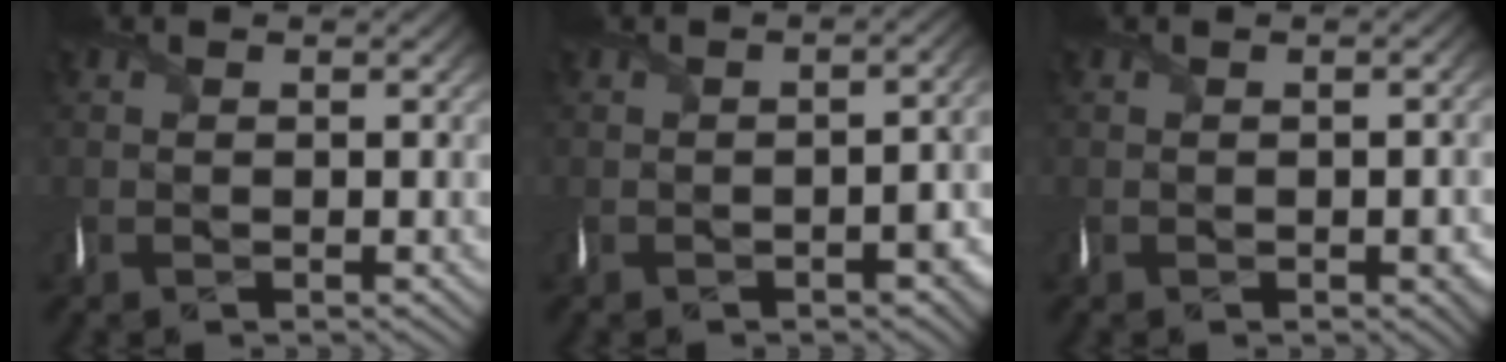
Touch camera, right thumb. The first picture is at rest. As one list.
[{"total": 4.0, "force": [-1.9, 1.6, 3.2], "torque": [-0.039, -0.007, -0.023]}, {"total": 2.7, "force": [-0.8, 1.4, 2.1], "torque": [-0.029, -0.008, -0.007]}]